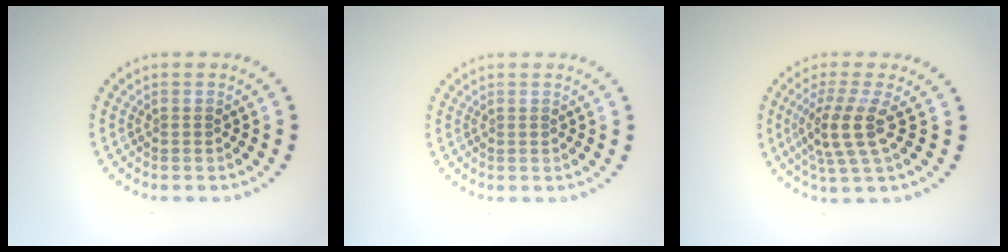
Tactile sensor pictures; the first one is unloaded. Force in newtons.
{"total": 0.0}
{"total": 3.7, "press": 3.0, "slide": 2.3}